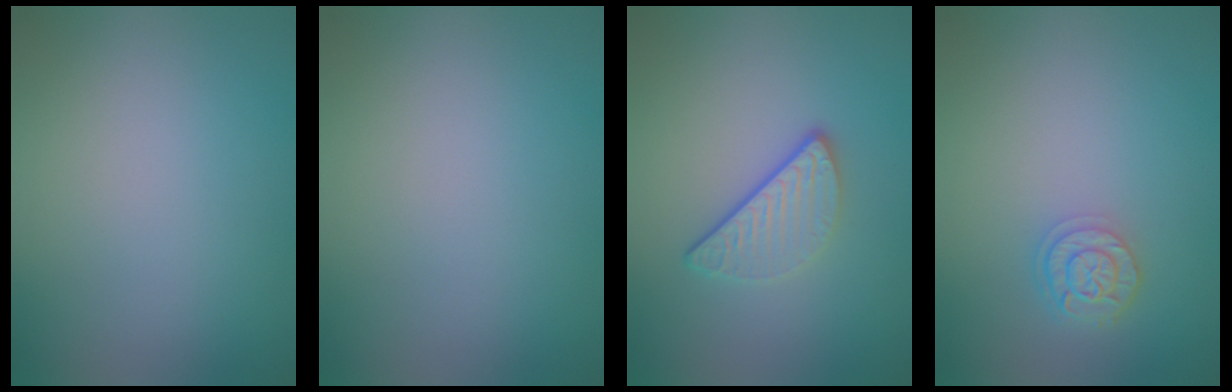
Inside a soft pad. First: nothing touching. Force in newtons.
{"total": 0.0}
{"total": 3.0, "press": 2.3, "slide": 1.8}
{"total": 2.5, "press": 2.1, "slide": 1.4}